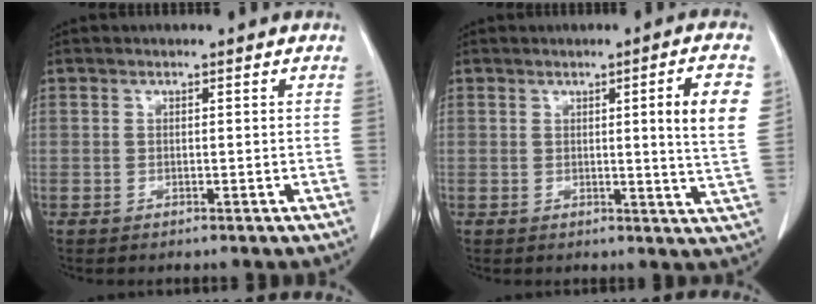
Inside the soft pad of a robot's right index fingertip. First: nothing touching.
{"total": 7.6, "force": [1.6, -0.7, 7.4], "torque": [-0.093, -0.011, 0.016]}